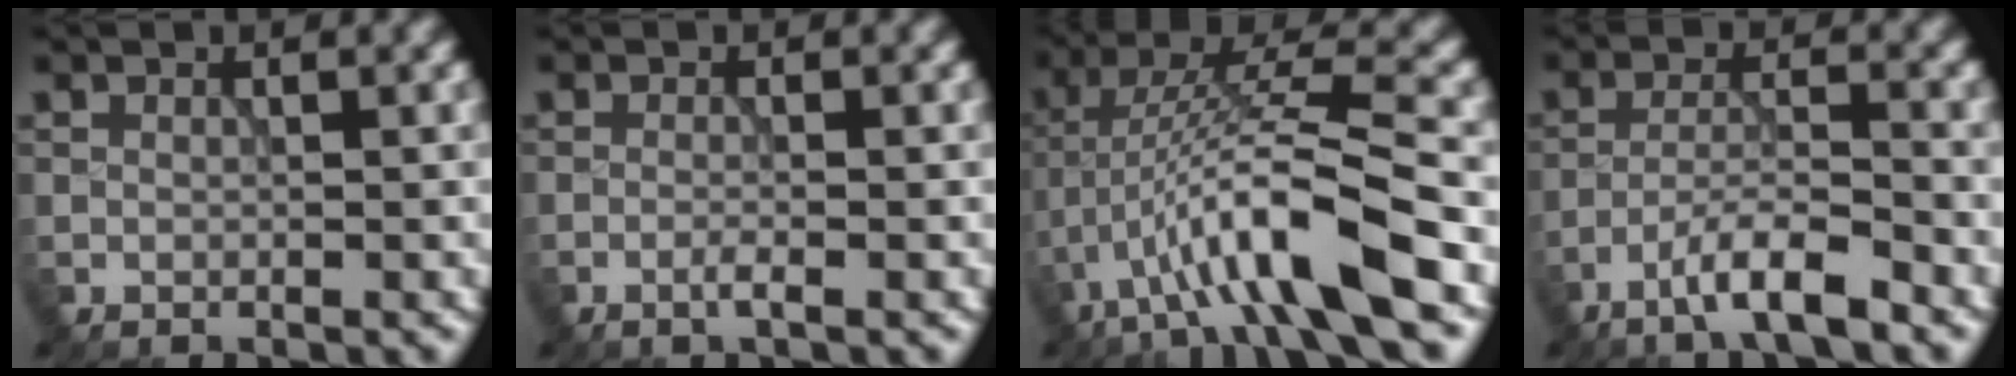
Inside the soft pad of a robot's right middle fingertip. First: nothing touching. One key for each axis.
{"total": 1.1, "fx": -0.5, "fy": 0.1, "fz": 1.0, "tx": -0.017, "ty": 0.002, "tz": -0.015}
{"total": 9.2, "fx": -4.3, "fy": 1.6, "fz": 8.0, "tx": -0.152, "ty": 0.017, "tz": -0.079}
{"total": 5.2, "fx": -3.6, "fy": 0.7, "fz": 3.7, "tx": -0.066, "ty": 0.006, "tz": -0.071}